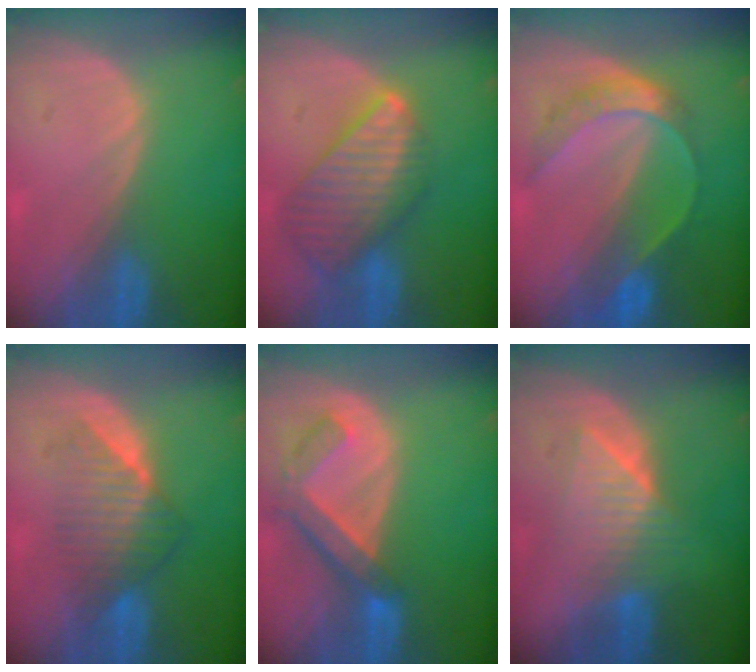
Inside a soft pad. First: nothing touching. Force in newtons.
{"total": 9.5, "press": 8.3, "slide": 4.6}
{"total": 7.5, "press": 6.3, "slide": 4.1}
{"total": 6.7, "press": 6.4, "slide": 2.1}
{"total": 7.1, "press": 6.2, "slide": 3.5}
{"total": 6.4, "press": 6.3, "slide": 0.3}